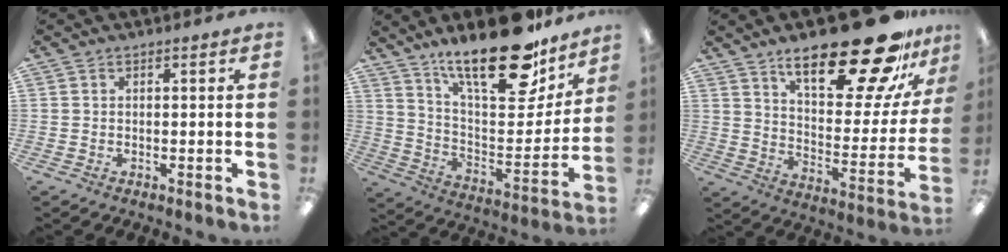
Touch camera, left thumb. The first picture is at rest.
{"total": 24.0, "force": [18.0, 8.1, 13.7], "torque": [-0.203, -0.124, 0.301]}
{"total": 27.3, "force": [19.3, 8.7, 17.2], "torque": [-0.235, -0.134, 0.310]}